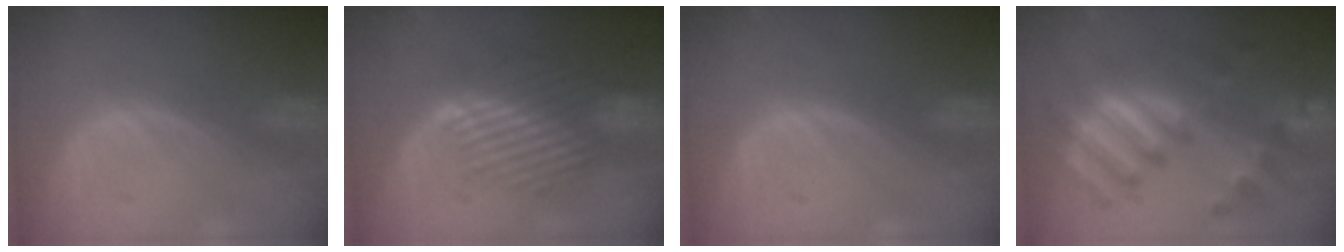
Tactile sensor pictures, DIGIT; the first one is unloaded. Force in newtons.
{"total": 9.4, "press": 8.0, "slide": 5.1}
{"total": 0.0}
{"total": 10.3, "press": 10.3, "slide": 0.8}